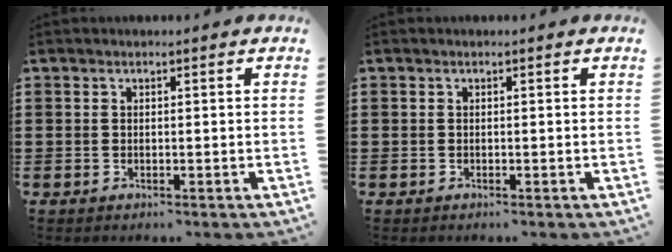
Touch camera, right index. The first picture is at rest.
{"total": 0.0}